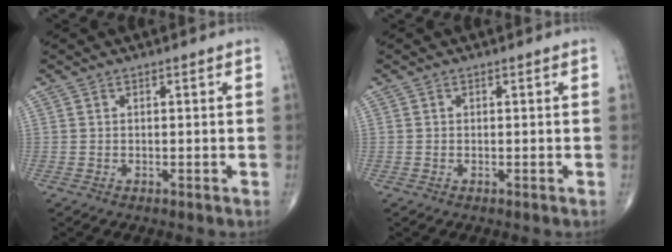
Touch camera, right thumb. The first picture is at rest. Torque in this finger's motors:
{"motor_torque": [0.09, -0.16, -0.01, -0.03, -0.01]}